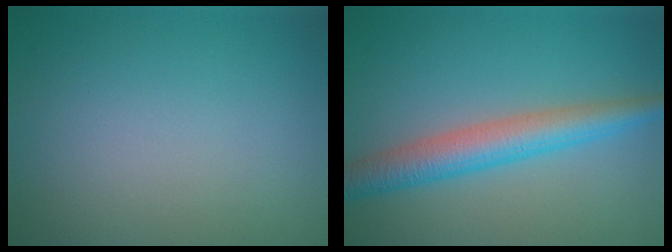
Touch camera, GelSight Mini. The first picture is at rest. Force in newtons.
{"total": 4.6, "press": 4.6, "slide": 0.0}